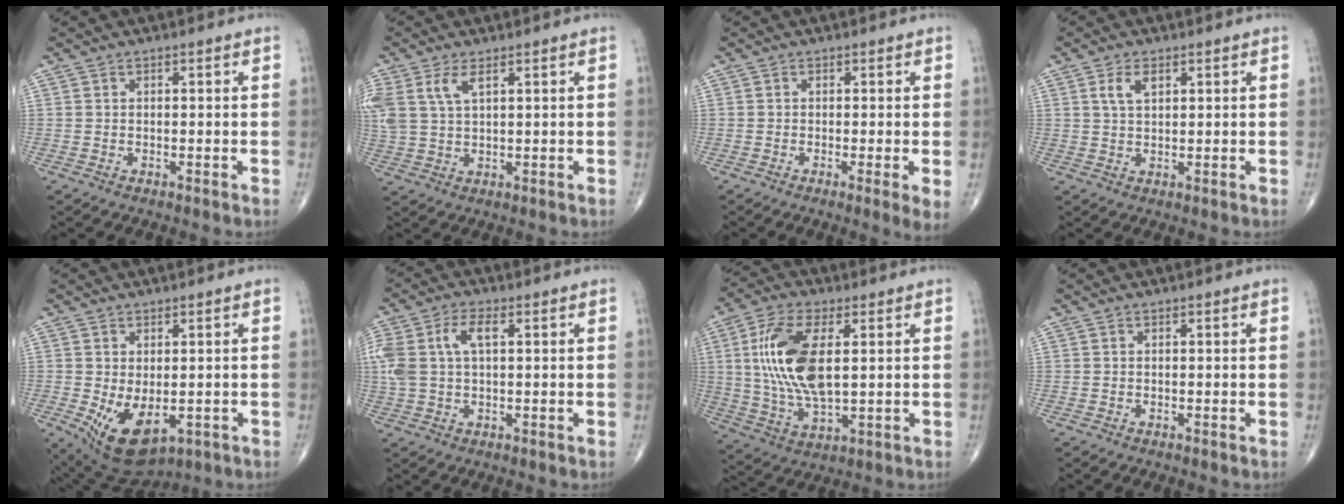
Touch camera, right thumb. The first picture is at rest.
{"total": 6.9, "force": [3.1, 3.2, 5.3], "torque": [-0.133, 0.004, 0.069]}
{"total": 3.1, "force": [-0.6, 0.2, 3.1], "torque": [-0.054, -0.012, -0.013]}
{"total": 3.5, "force": [1.5, 1.8, 2.6], "torque": [-0.049, -0.001, 0.031]}
{"total": 9.9, "force": [-2.3, 5.5, 7.9], "torque": [-0.122, -0.009, -0.015]}
{"total": 9.6, "force": [2.2, 5.1, 7.8], "torque": [-0.196, 0.023, 0.047]}
{"total": 15.5, "force": [2.6, 7.0, 13.6], "torque": [-0.276, -0.008, 0.054]}
{"total": 0.0}